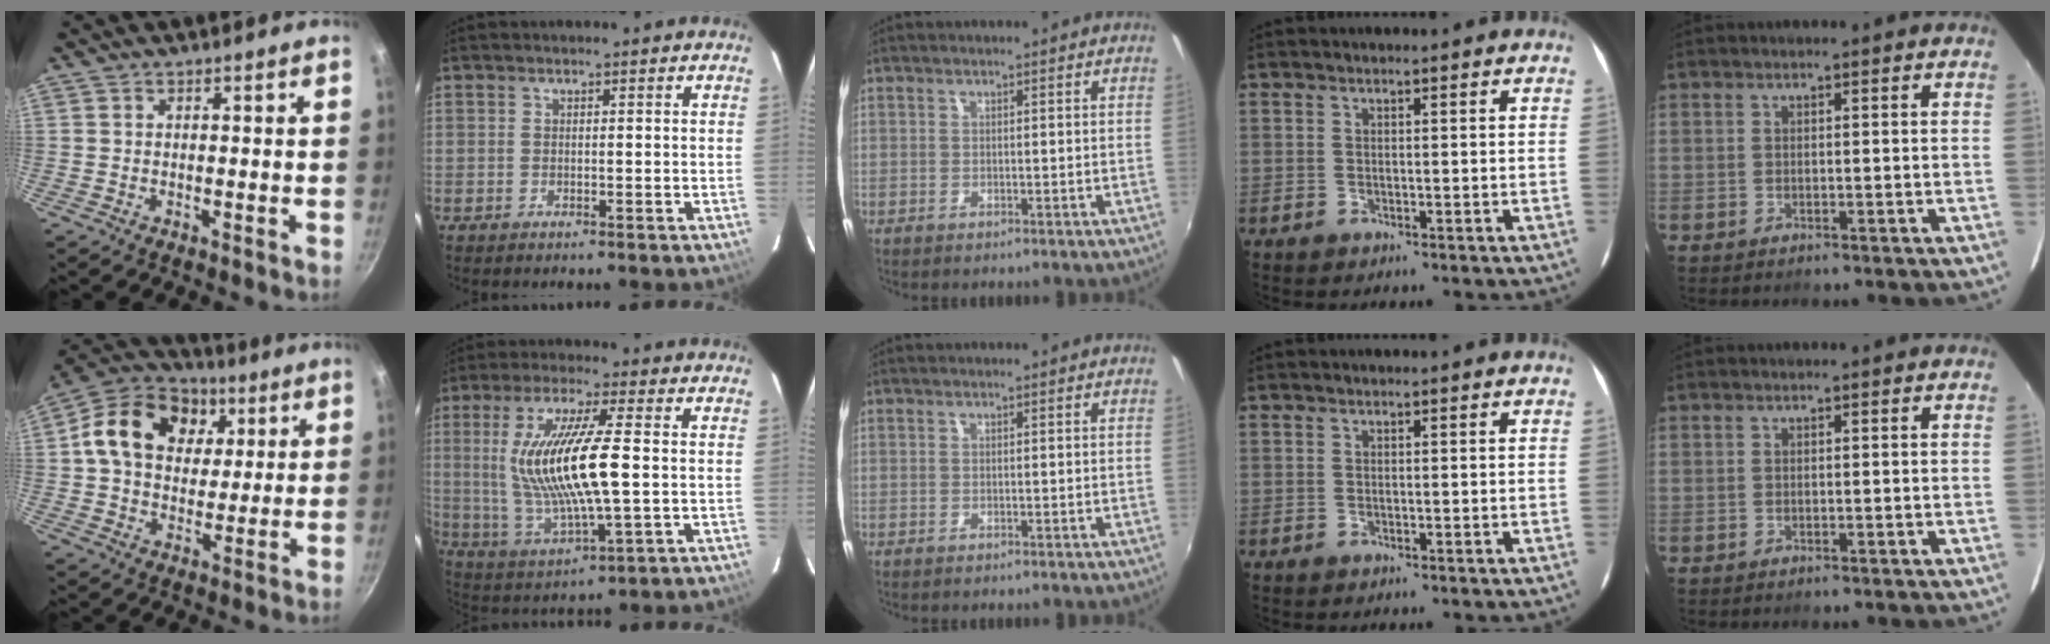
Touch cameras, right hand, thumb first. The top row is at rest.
{"thumb": {"total": 18.2, "force": [4.9, 13.8, 10.8], "torque": [-0.171, 0.012, 0.070]}, "index": {"total": 17.1, "force": [0.8, 3.3, 16.8], "torque": [-0.324, -0.012, 0.028]}}